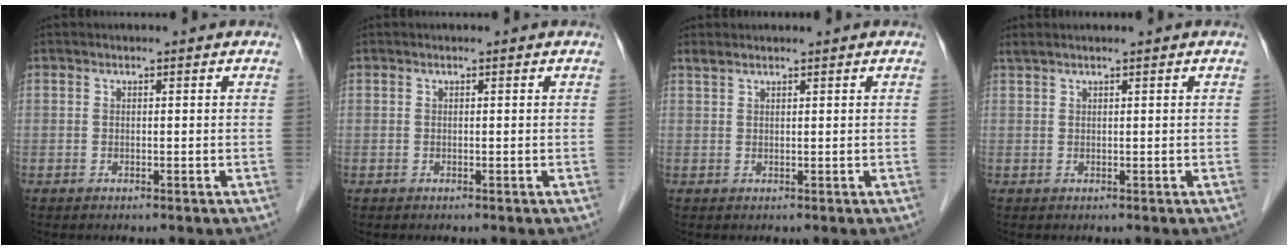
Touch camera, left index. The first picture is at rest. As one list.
[{"total": 0.0}, {"total": 1.1, "force": [1.0, 0.2, 0.4], "torque": [-0.011, 0.011, 0.025]}, {"total": 1.2, "force": [0.9, -0.1, 0.7], "torque": [-0.015, 0.015, 0.024]}]